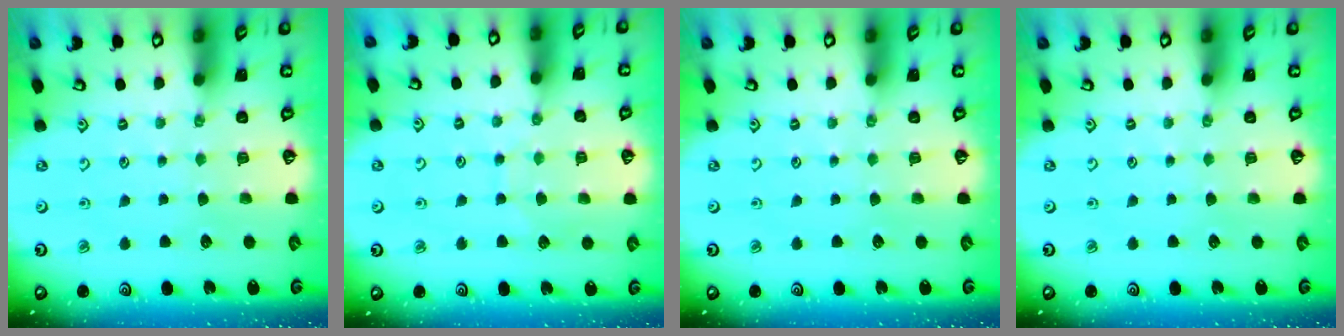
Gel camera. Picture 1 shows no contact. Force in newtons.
{"total": 6.7, "press": 6.6, "slide": 0.6}
{"total": 0.0}
{"total": 0.0}